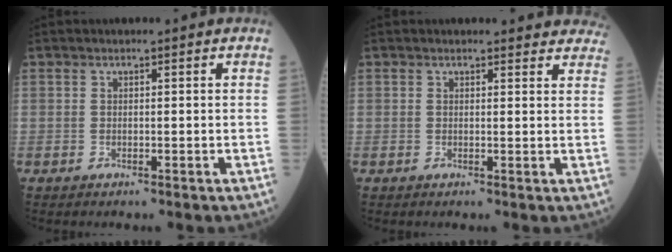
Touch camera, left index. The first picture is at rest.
{"total": 8.2, "force": [7.7, 2.4, 1.3], "torque": [0.020, -0.001, 0.057]}